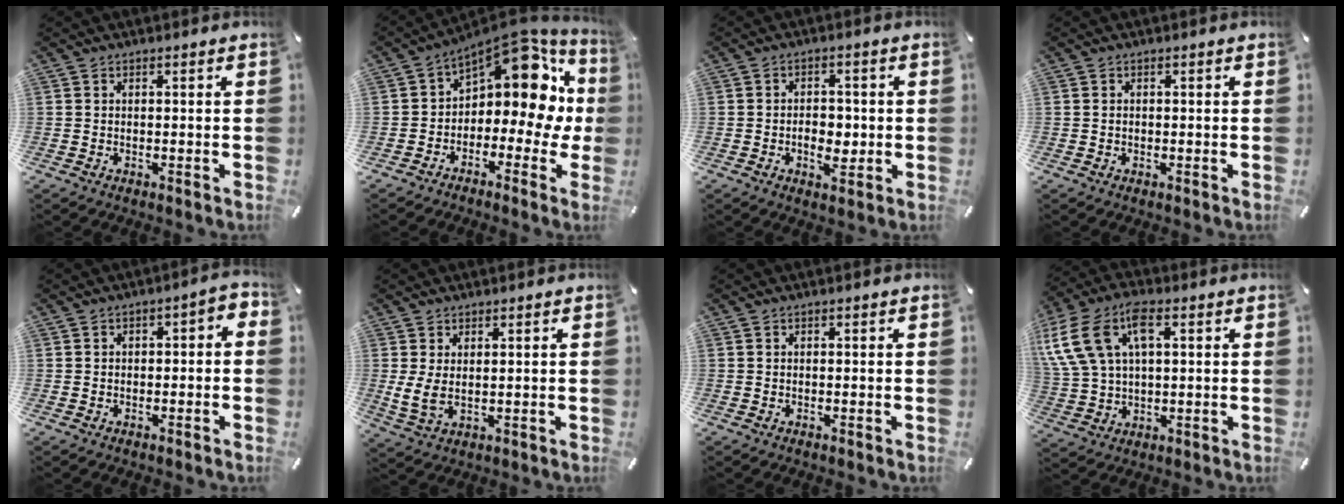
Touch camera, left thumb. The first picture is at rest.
{"total": 13.5, "force": [5.2, 7.5, 9.9], "torque": [-0.133, -0.051, 0.081]}
{"total": 5.4, "force": [-1.0, 3.8, 3.8], "torque": [-0.053, 0.001, -0.019]}
{"total": 0.6, "force": [0.0, 0.4, 0.5], "torque": [-0.010, 0.001, 0.000]}
{"total": 3.1, "force": [-1.6, 1.7, 2.1], "torque": [-0.037, 0.017, -0.031]}
{"total": 5.2, "force": [1.3, 2.5, 4.4], "torque": [-0.103, -0.007, 0.022]}
{"total": 0.0}
{"total": 14.2, "force": [4.9, 8.5, 10.3], "torque": [-0.235, 0.006, 0.088]}